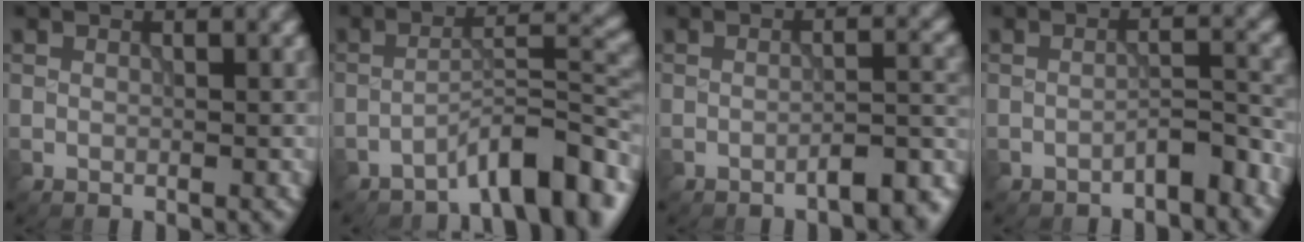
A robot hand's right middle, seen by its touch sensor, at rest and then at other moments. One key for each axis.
{"total": 6.4, "fx": -4.6, "fy": 1.5, "fz": 4.2, "tx": -0.062, "ty": 0.013, "tz": -0.076}
{"total": 4.1, "fx": -2.7, "fy": 1.1, "fz": 2.9, "tx": -0.032, "ty": 0.008, "tz": -0.040}
{"total": 2.3, "fx": -1.7, "fy": 0.5, "fz": 1.5, "tx": -0.020, "ty": 0.014, "tz": -0.030}